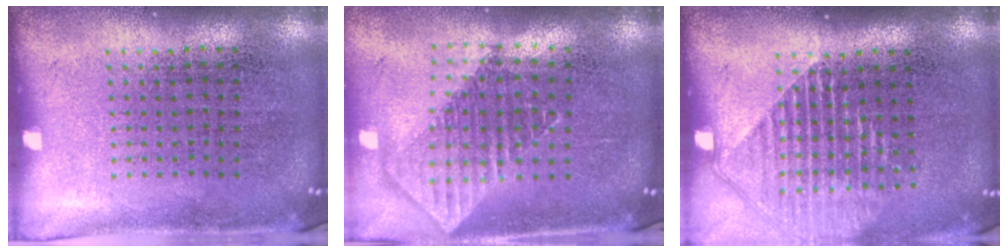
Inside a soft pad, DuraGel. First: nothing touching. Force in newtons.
{"total": 1.9, "press": 1.5, "slide": 1.2}
{"total": 1.7, "press": 1.5, "slide": 0.7}